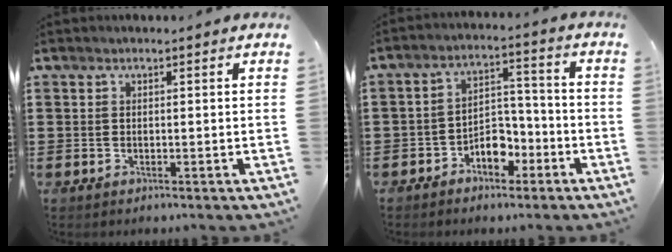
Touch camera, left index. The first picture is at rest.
{"total": 5.1, "force": [-3.4, 3.1, 2.3], "torque": [-0.040, 0.014, -0.065]}